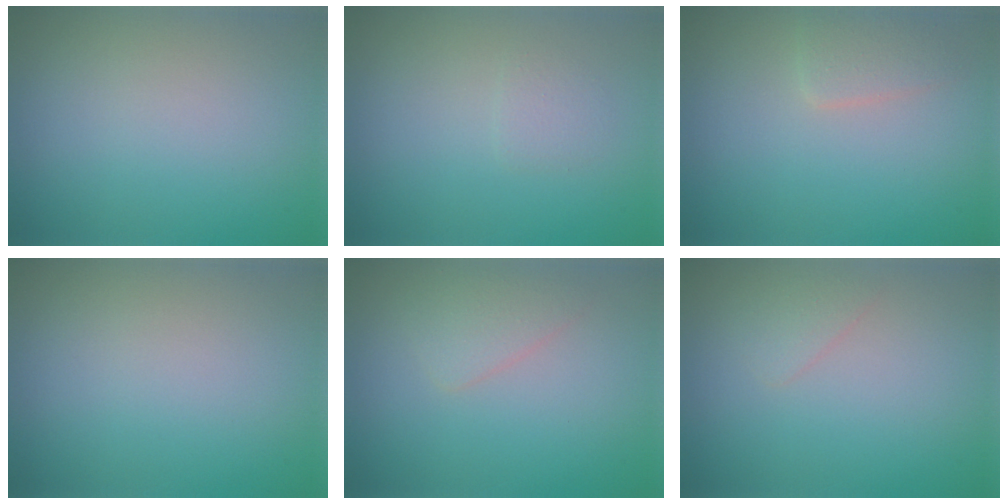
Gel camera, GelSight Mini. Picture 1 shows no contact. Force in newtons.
{"total": 0.9, "press": 0.9, "slide": 0.1}
{"total": 1.7, "press": 1.7, "slide": 0.1}
{"total": 0.0}
{"total": 1.7, "press": 1.7, "slide": 0.1}
{"total": 0.9, "press": 0.9, "slide": 0.0}